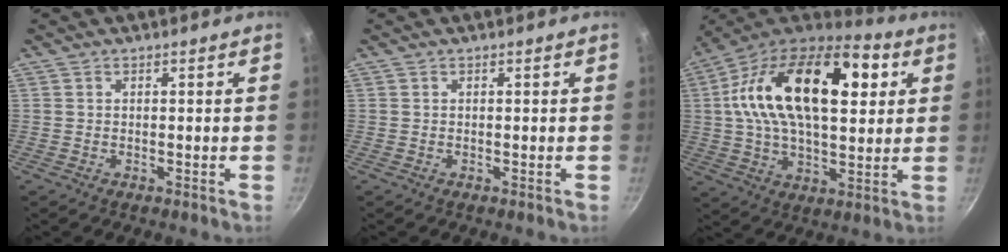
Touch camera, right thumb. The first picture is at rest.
{"total": 0.0}
{"total": 26.7, "force": [6.5, 14.6, 21.4], "torque": [-0.348, 0.011, 0.089]}